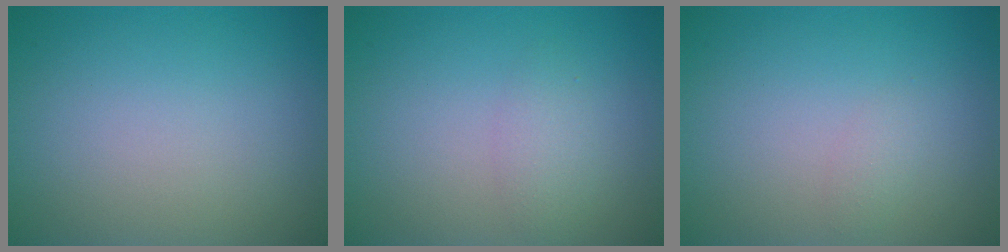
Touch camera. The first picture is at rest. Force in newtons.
{"total": 1.6, "press": 1.5, "slide": 0.2}
{"total": 0.8, "press": 0.8, "slide": 0.0}